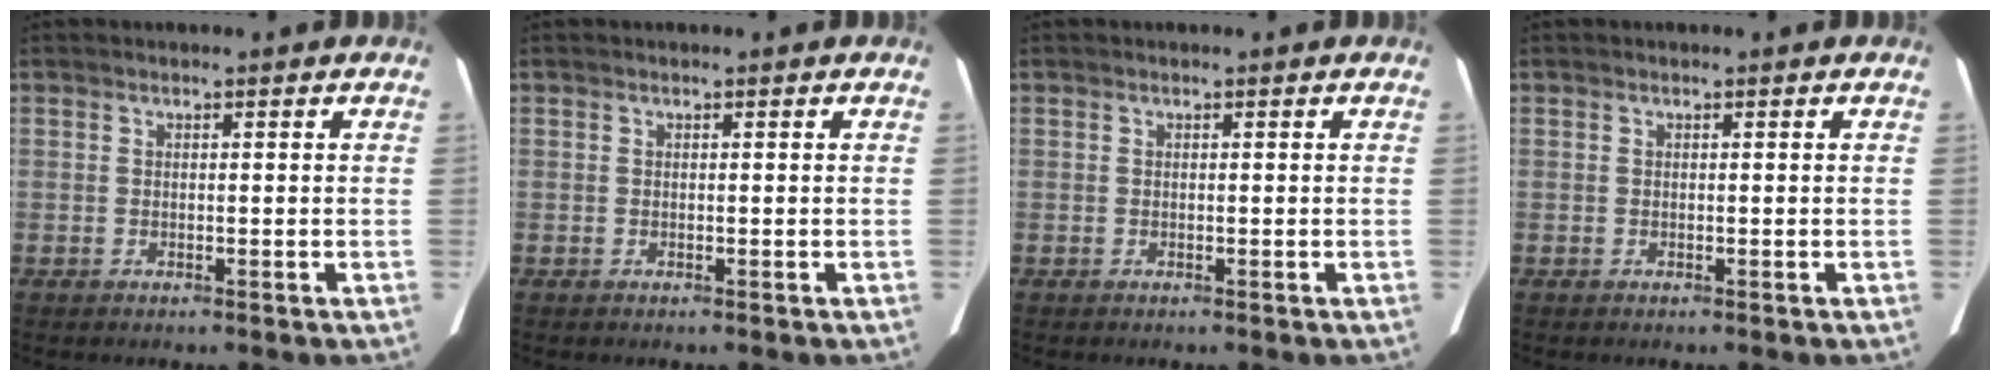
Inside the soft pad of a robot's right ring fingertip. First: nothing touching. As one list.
[{"total": 0.0}, {"total": 0.0}, {"total": 0.0}]